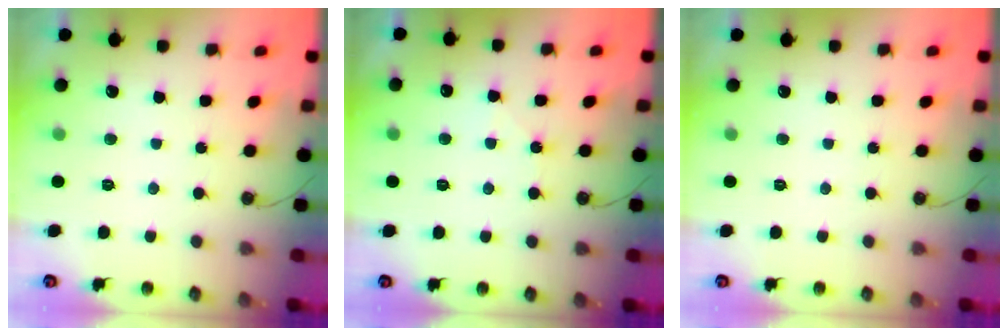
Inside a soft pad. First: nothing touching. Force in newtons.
{"total": 5.4, "press": 5.3, "slide": 0.8}
{"total": 0.0}